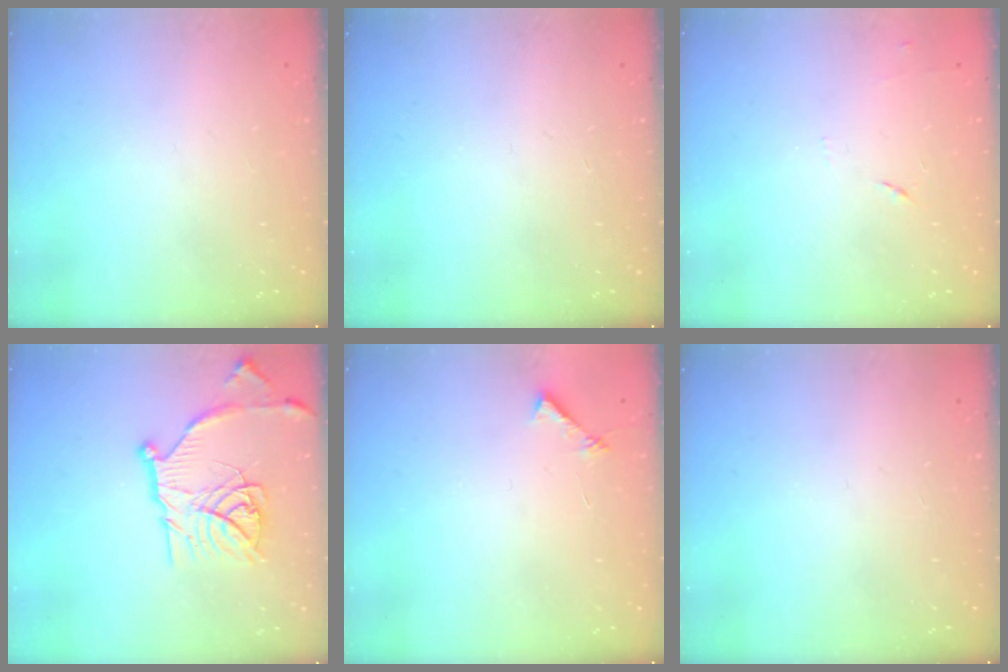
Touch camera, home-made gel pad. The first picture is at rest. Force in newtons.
{"total": 0.0}
{"total": 4.3, "press": 4.3, "slide": 0.6}
{"total": 19.1, "press": 19.0, "slide": 1.7}
{"total": 5.6, "press": 5.5, "slide": 0.6}
{"total": 0.0}